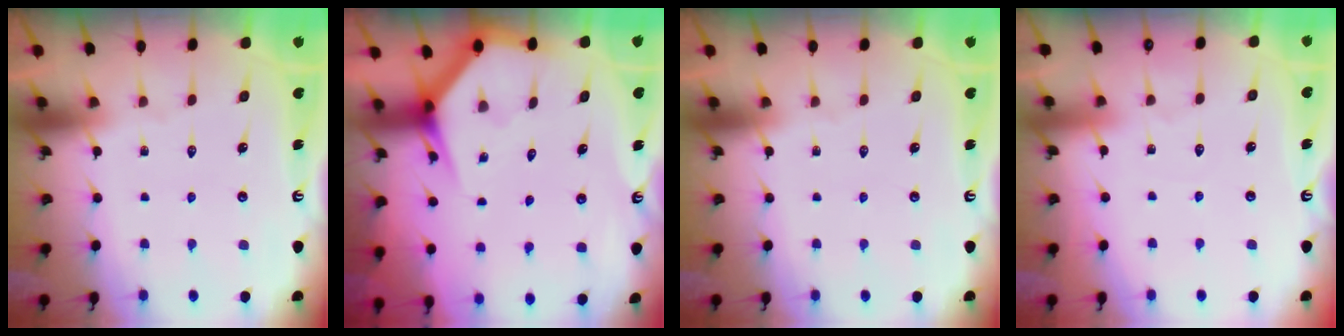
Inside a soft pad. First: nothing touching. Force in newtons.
{"total": 3.9, "press": 3.8, "slide": 0.2}
{"total": 0.0}
{"total": 2.9, "press": 2.9, "slide": 0.3}